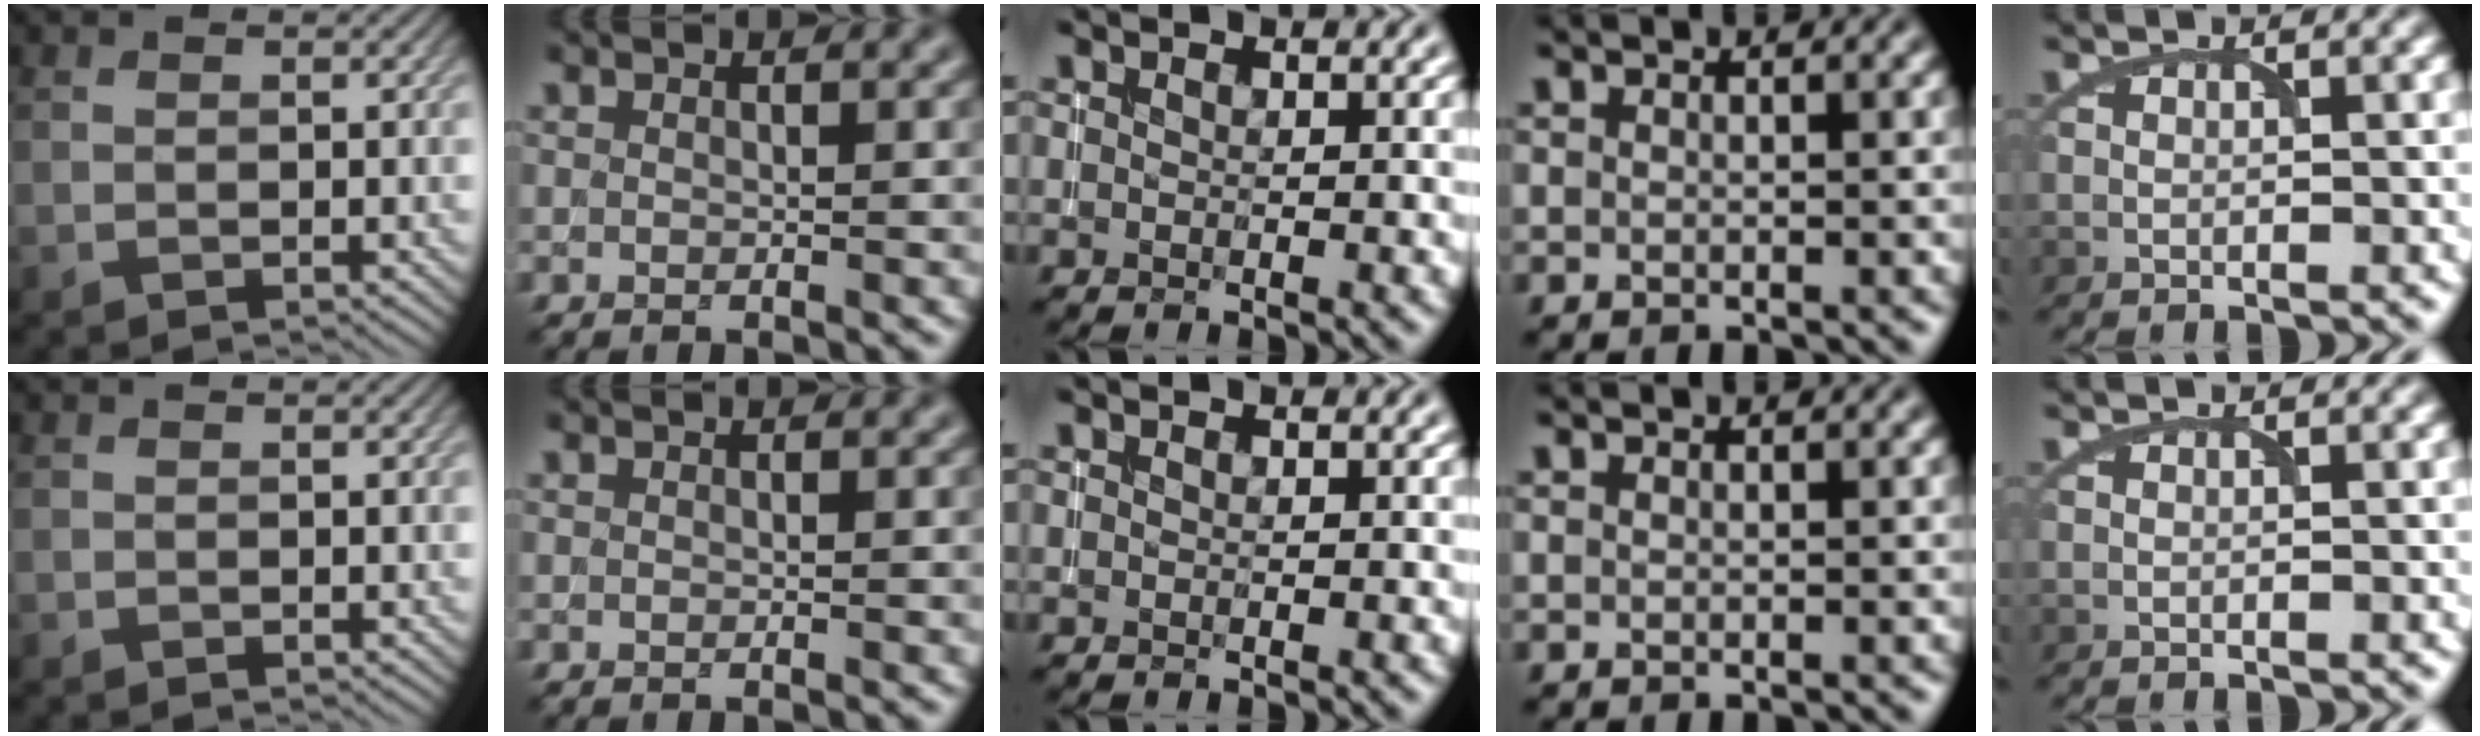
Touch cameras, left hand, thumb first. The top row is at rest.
{}